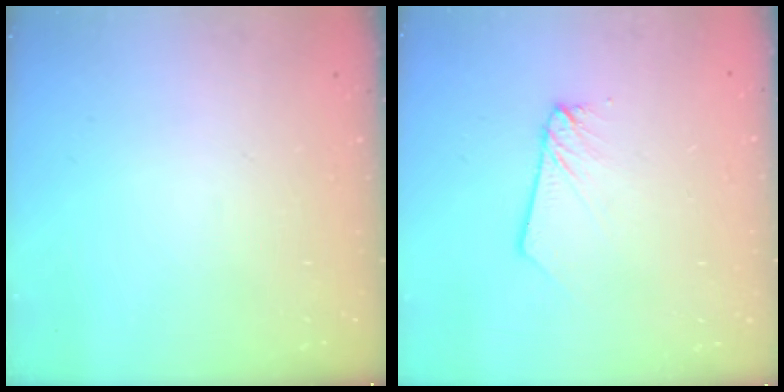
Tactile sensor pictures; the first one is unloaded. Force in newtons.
{"total": 2.5, "press": 2.5, "slide": 0.3}